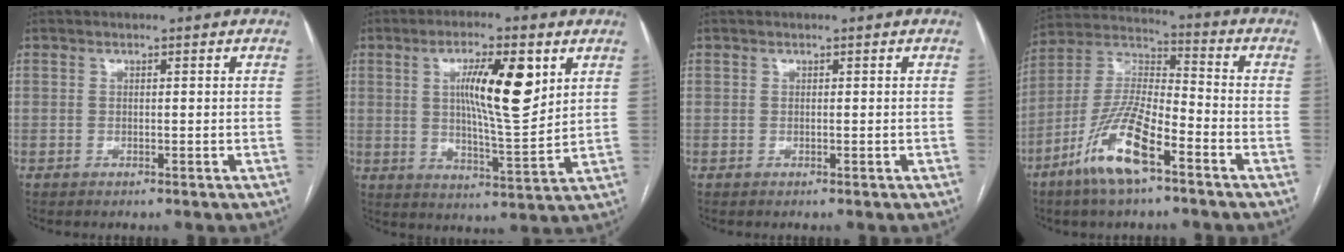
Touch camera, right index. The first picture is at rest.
{"total": 11.8, "force": [4.0, 2.0, 10.9], "torque": [-0.181, 0.000, 0.068]}
{"total": 0.0}
{"total": 13.4, "force": [-7.3, 2.8, 10.9], "torque": [-0.225, -0.008, -0.140]}